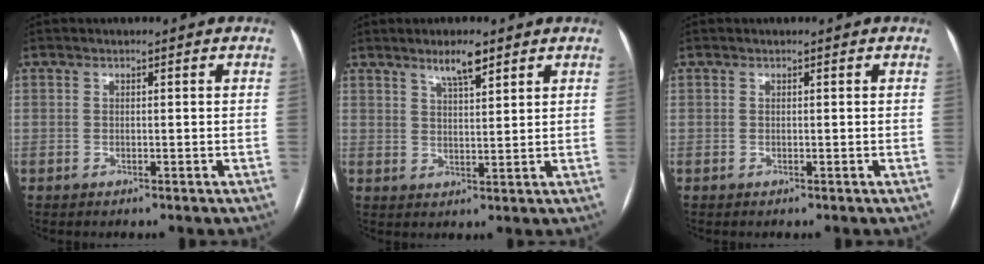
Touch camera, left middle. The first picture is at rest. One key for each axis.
{"total": 4.3, "fx": 3.1, "fy": 0.7, "fz": 2.9, "tx": -0.054, "ty": 0.001, "tz": 0.054}
{"total": 2.0, "fx": -0.7, "fy": -1.4, "fz": -1.2, "tx": 0.028, "ty": -0.010, "tz": -0.011}